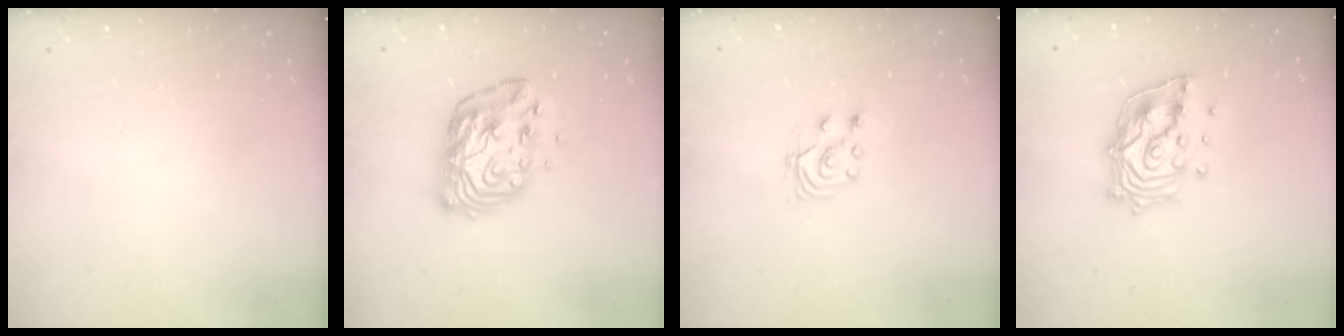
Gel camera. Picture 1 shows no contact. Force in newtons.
{"total": 11.4, "press": 11.3, "slide": 0.9}
{"total": 3.1, "press": 3.0, "slide": 0.7}
{"total": 14.8, "press": 14.6, "slide": 2.2}